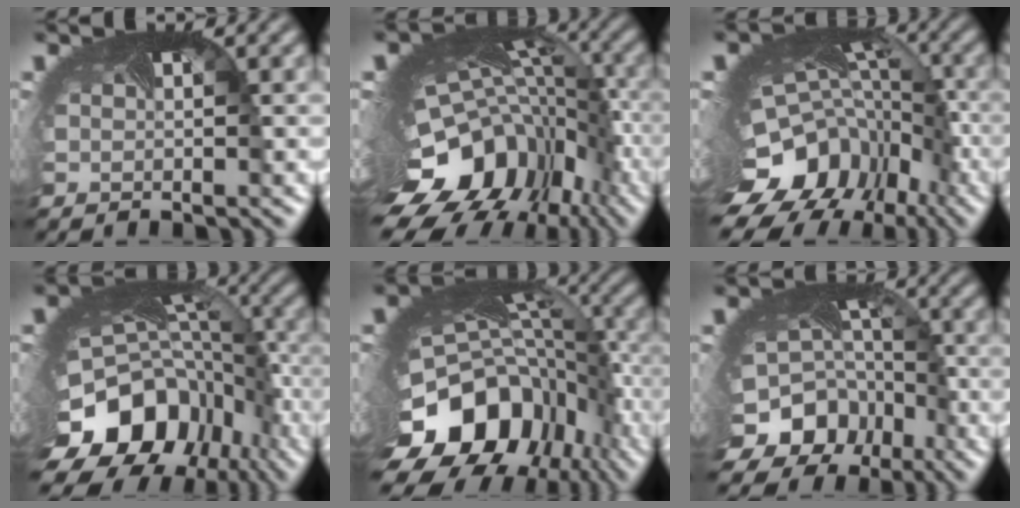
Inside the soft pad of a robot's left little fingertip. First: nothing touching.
{"total": 18.1, "force": [-6.7, 12.5, 11.3], "torque": [-0.221, -0.066, -0.068]}
{"total": 16.6, "force": [-8.5, 11.6, 8.3], "torque": [-0.183, -0.043, -0.086]}
{"total": 16.3, "force": [-8.2, 11.4, 8.3], "torque": [-0.195, -0.041, -0.110]}
{"total": 17.2, "force": [-7.7, 11.8, 10.0], "torque": [-0.230, -0.052, -0.101]}
{"total": 13.2, "force": [-7.4, 10.1, 4.1], "torque": [-0.086, -0.060, -0.104]}